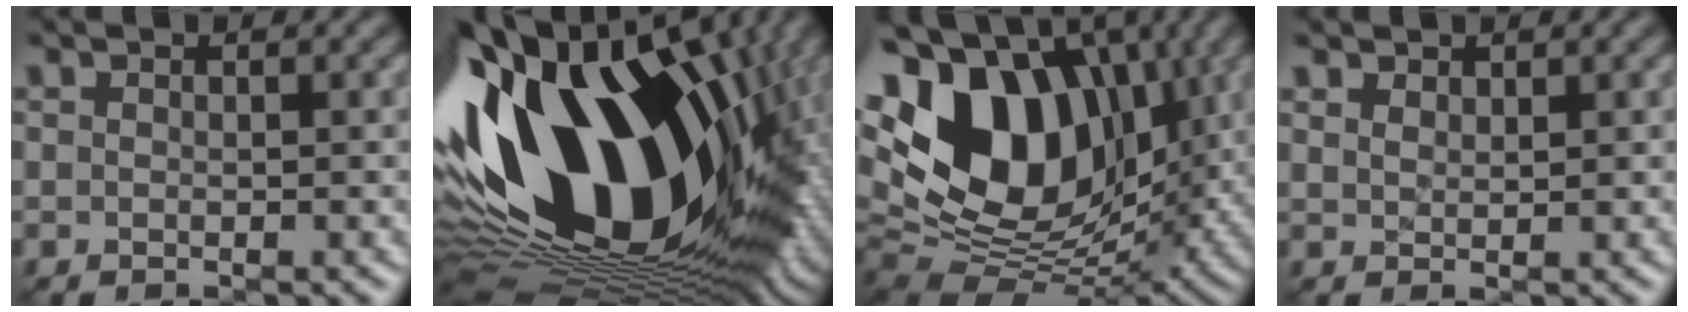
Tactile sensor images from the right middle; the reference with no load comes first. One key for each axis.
{"total": 20.1, "fx": 1.4, "fy": 11.9, "fz": 16.1, "tx": -0.294, "ty": 0.006, "tz": 0.000}
{"total": 17.0, "fx": 3.7, "fy": 11.3, "fz": 12.1, "tx": -0.230, "ty": 0.033, "tz": 0.042}
{"total": 1.7, "fx": 1.4, "fy": 0.8, "fz": 0.6, "tx": -0.013, "ty": -0.003, "tz": 0.027}